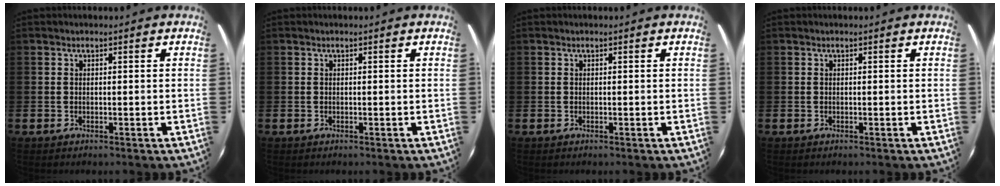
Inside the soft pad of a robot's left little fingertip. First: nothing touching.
{"total": 0.0}
{"total": 0.0}
{"total": 0.0}